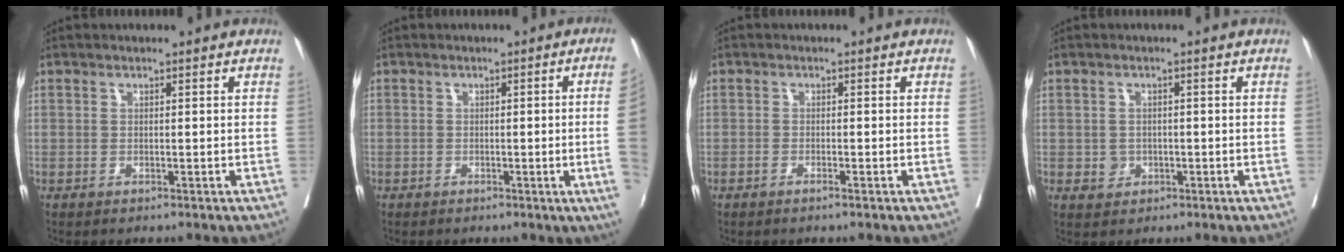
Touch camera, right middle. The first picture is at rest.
{"total": 5.5, "force": [-0.8, -1.7, 5.1], "torque": [-0.052, -0.012, -0.012]}
{"total": 1.1, "force": [-0.8, 0.0, 0.8], "torque": [-0.014, 0.000, -0.014]}
{"total": 2.2, "force": [-0.6, 2.0, 0.7], "torque": [-0.006, 0.005, -0.002]}